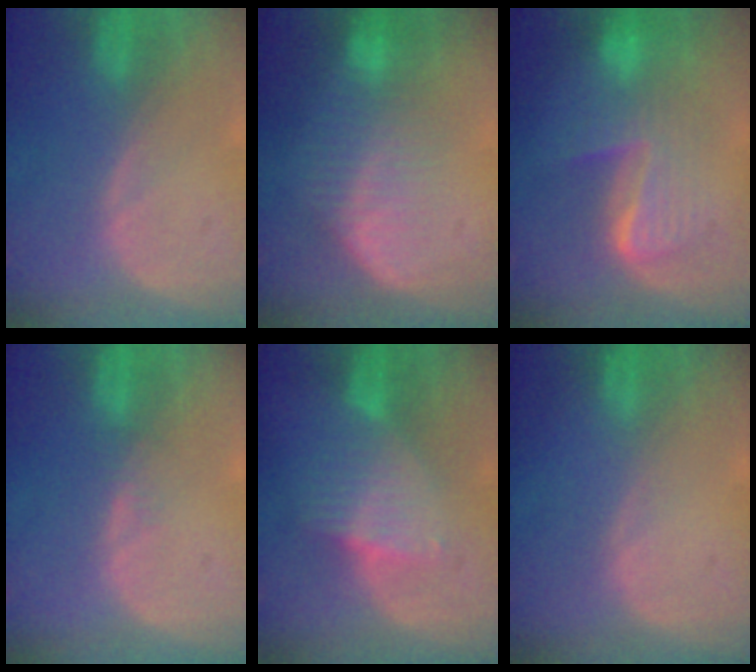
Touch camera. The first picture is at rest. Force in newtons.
{"total": 7.2, "press": 6.6, "slide": 2.8}
{"total": 7.3, "press": 7.3, "slide": 0.2}
{"total": 1.3, "press": 1.2, "slide": 0.2}
{"total": 6.5, "press": 5.9, "slide": 2.8}
{"total": 0.0}